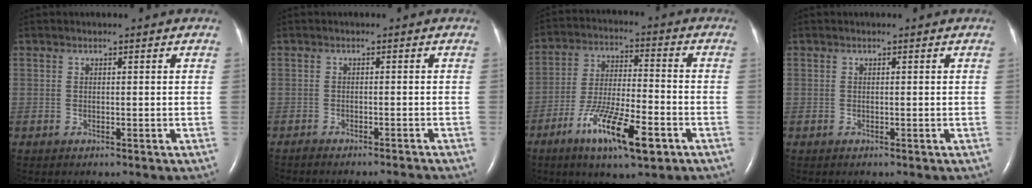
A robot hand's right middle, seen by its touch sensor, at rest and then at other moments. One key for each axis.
{"total": 2.6, "fx": -2.5, "fy": -0.7, "fz": 0.3, "tx": -0.004, "ty": -0.004, "tz": -0.036}
{"total": 12.8, "fx": -6.6, "fy": 2.5, "fz": 10.6, "tx": -0.197, "ty": -0.013, "tz": -0.112}
{"total": 0.0}